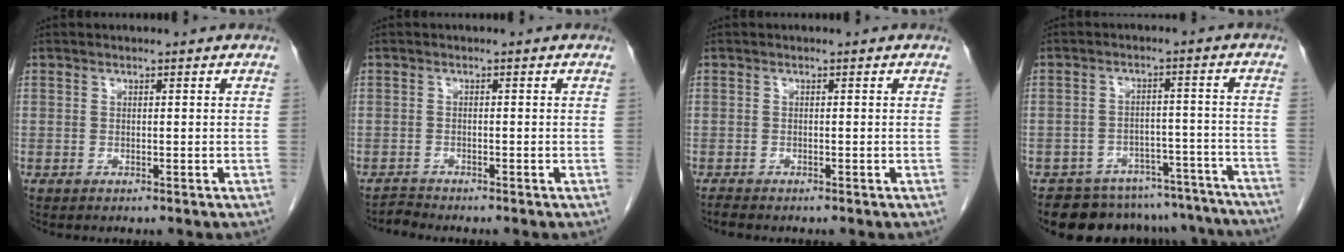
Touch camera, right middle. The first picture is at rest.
{"total": 1.3, "force": [-1.1, -0.3, -0.4], "torque": [0.007, -0.011, -0.022]}
{"total": 0.8, "force": [-0.8, 0.0, 0.2], "torque": [-0.015, -0.005, -0.016]}
{"total": 17.7, "force": [-16.2, 6.3, 3.1], "torque": [-0.028, 0.026, -0.195]}